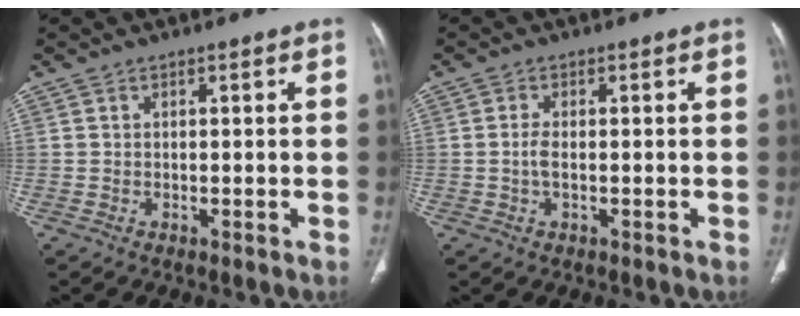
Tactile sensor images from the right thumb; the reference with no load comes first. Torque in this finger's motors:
{"motor_torque": [-0.11, 0.16, 0.31, 0.30, -0.01]}